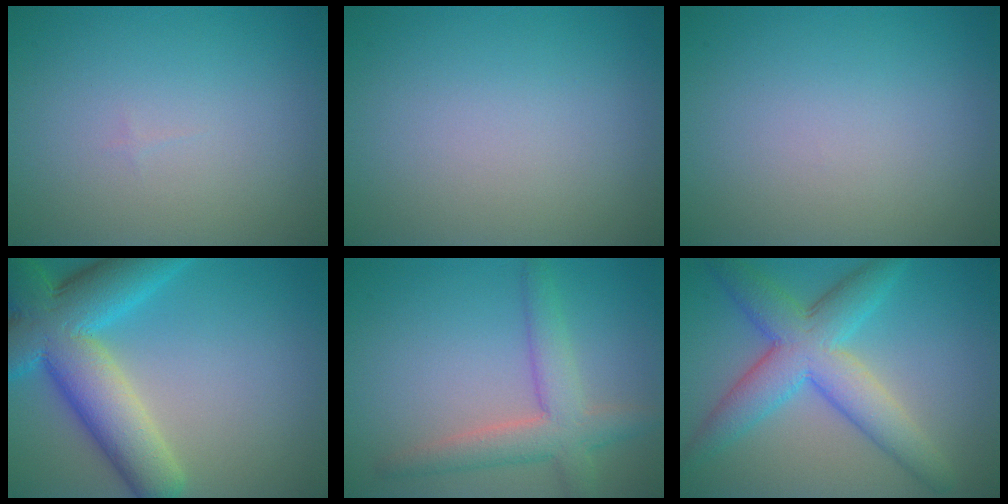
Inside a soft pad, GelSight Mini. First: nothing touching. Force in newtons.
{"total": 0.0}
{"total": 0.0}
{"total": 10.8, "press": 10.8, "slide": 0.5}
{"total": 4.5, "press": 4.5, "slide": 0.3}
{"total": 7.3, "press": 7.3, "slide": 0.2}